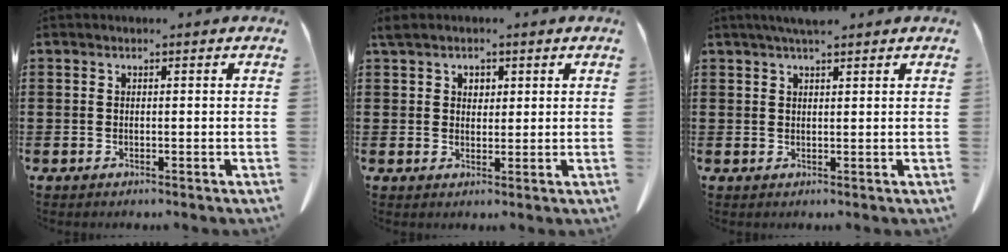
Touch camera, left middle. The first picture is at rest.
{"total": 2.6, "force": [1.7, 1.7, 0.9], "torque": [-0.018, 0.005, 0.030]}
{"total": 2.7, "force": [2.1, 0.3, 1.7], "torque": [-0.037, 0.002, 0.040]}